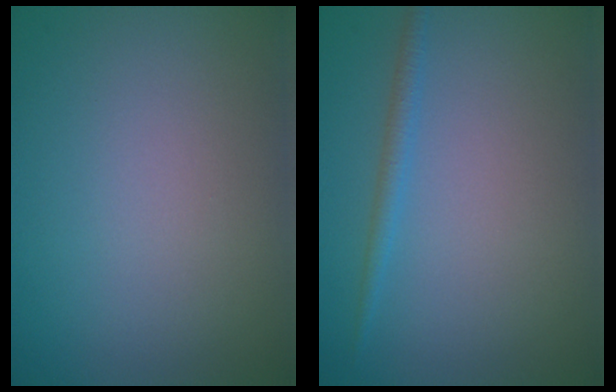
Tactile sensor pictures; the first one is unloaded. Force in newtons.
{"total": 1.4, "press": 1.4, "slide": 0.1}